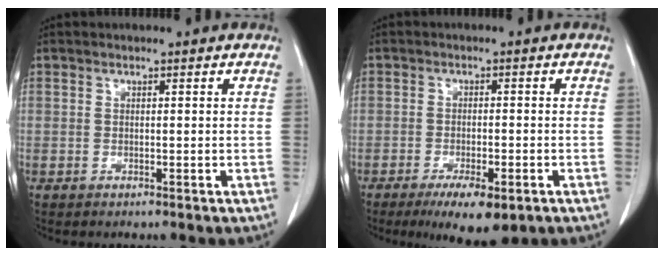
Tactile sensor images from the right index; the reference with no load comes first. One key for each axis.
{"total": 7.0, "fx": -4.2, "fy": 2.2, "fz": 5.1, "tx": -0.076, "ty": -0.010, "tz": -0.059}